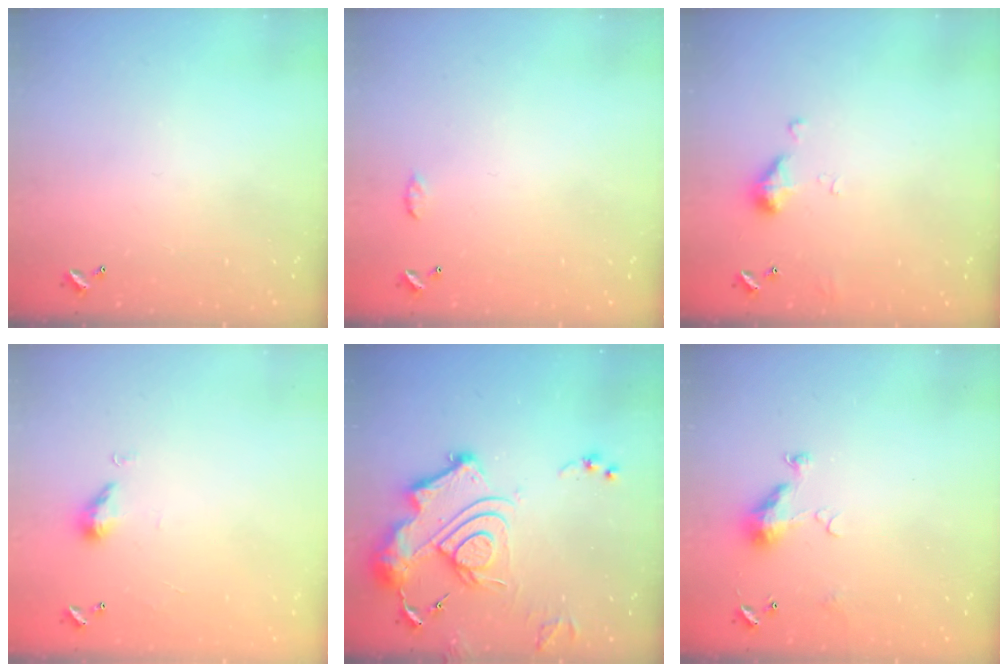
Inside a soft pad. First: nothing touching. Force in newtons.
{"total": 3.6, "press": 3.6, "slide": 0.5}
{"total": 6.4, "press": 6.3, "slide": 0.9}
{"total": 4.9, "press": 4.9, "slide": 0.6}
{"total": 16.8, "press": 16.7, "slide": 2.0}
{"total": 4.9, "press": 4.9, "slide": 0.7}